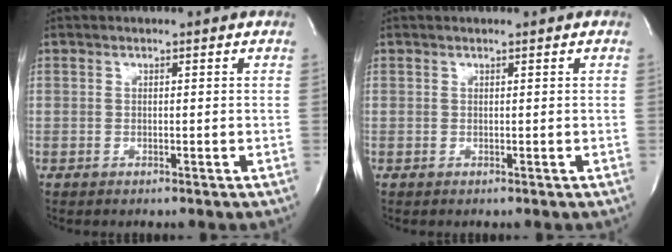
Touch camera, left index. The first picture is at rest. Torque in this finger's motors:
{"motor_torque": [0.14, -0.09, -0.03, -0.01]}